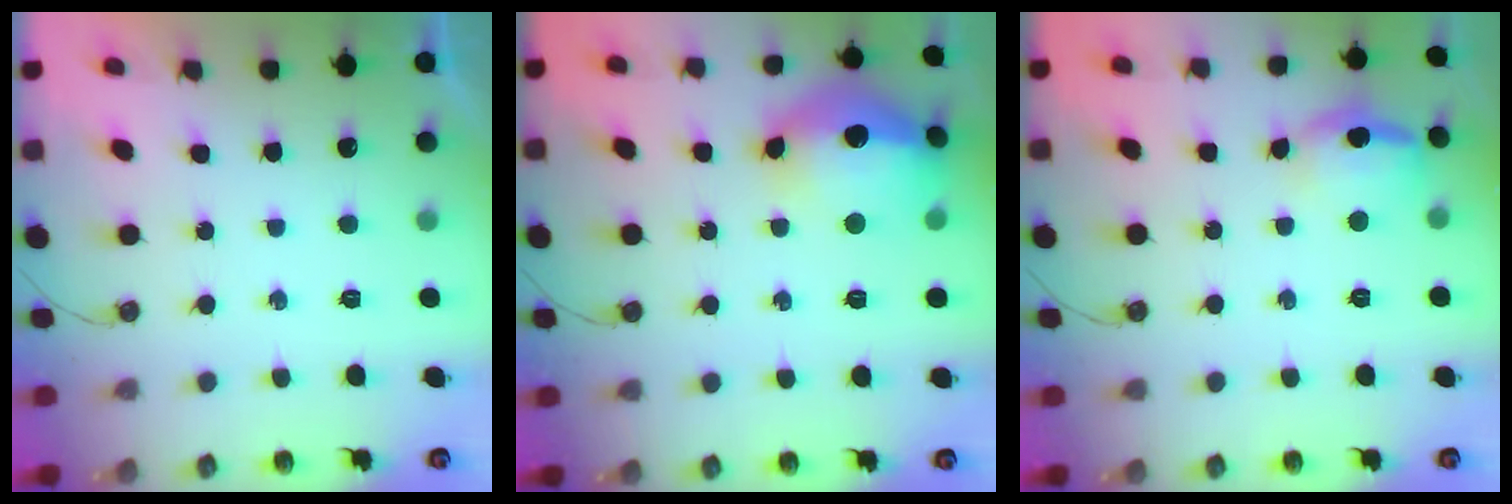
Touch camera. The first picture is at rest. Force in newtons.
{"total": 18.0, "press": 17.9, "slide": 1.5}
{"total": 12.4, "press": 12.3, "slide": 1.7}